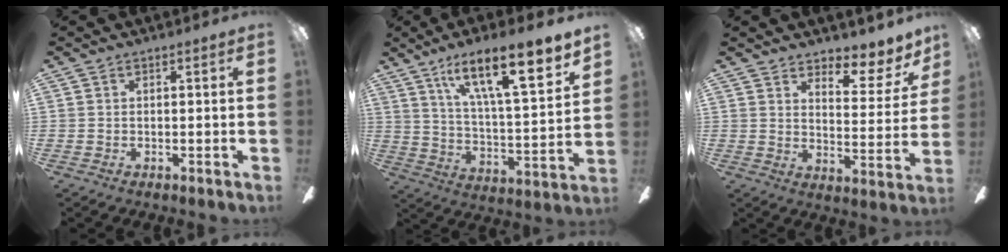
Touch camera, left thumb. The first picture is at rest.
{"total": 19.9, "force": [13.1, 5.0, 14.1], "torque": [-0.219, -0.081, 0.208]}
{"total": 8.2, "force": [6.6, 3.1, 3.7], "torque": [-0.040, -0.057, 0.113]}